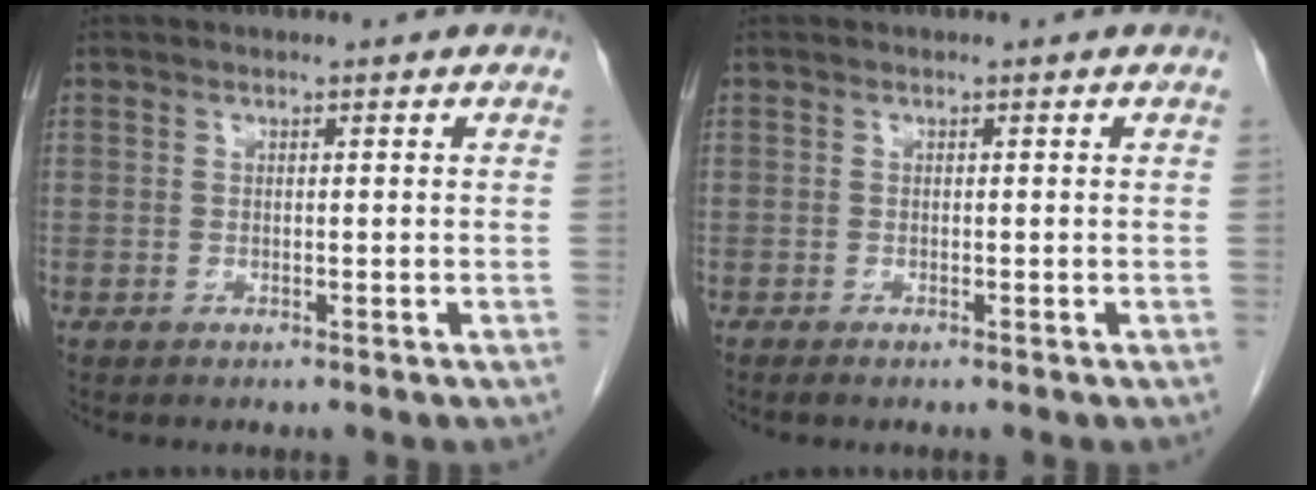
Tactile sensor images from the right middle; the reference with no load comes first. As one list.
[{"total": 0.5, "force": [-0.5, 0.0, 0.3], "torque": [-0.010, -0.002, -0.009]}]